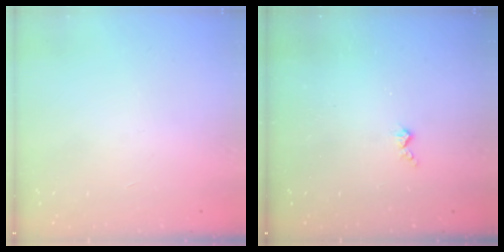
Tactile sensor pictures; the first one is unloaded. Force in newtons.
{"total": 3.7, "press": 3.7, "slide": 0.5}